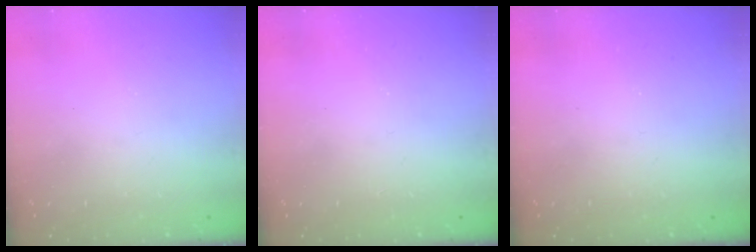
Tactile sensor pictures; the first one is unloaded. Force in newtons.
{"total": 1.7, "press": 1.7, "slide": 0.2}
{"total": 0.0}